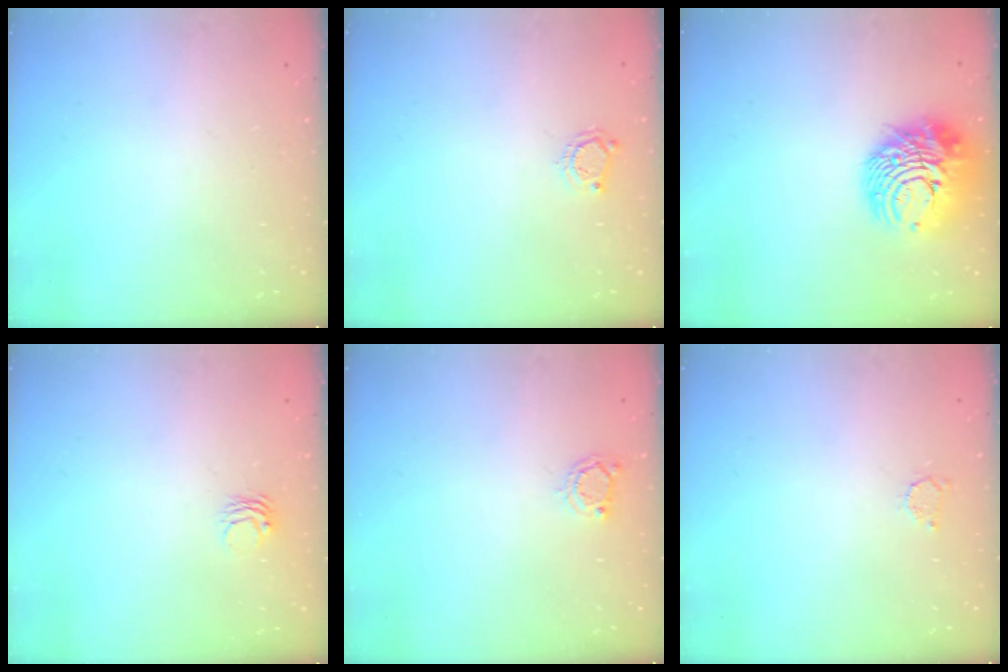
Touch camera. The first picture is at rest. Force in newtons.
{"total": 4.6, "press": 4.5, "slide": 0.3}
{"total": 13.4, "press": 13.3, "slide": 1.5}
{"total": 2.7, "press": 2.7, "slide": 0.2}
{"total": 3.0, "press": 3.0, "slide": 0.4}
{"total": 2.4, "press": 2.4, "slide": 0.4}